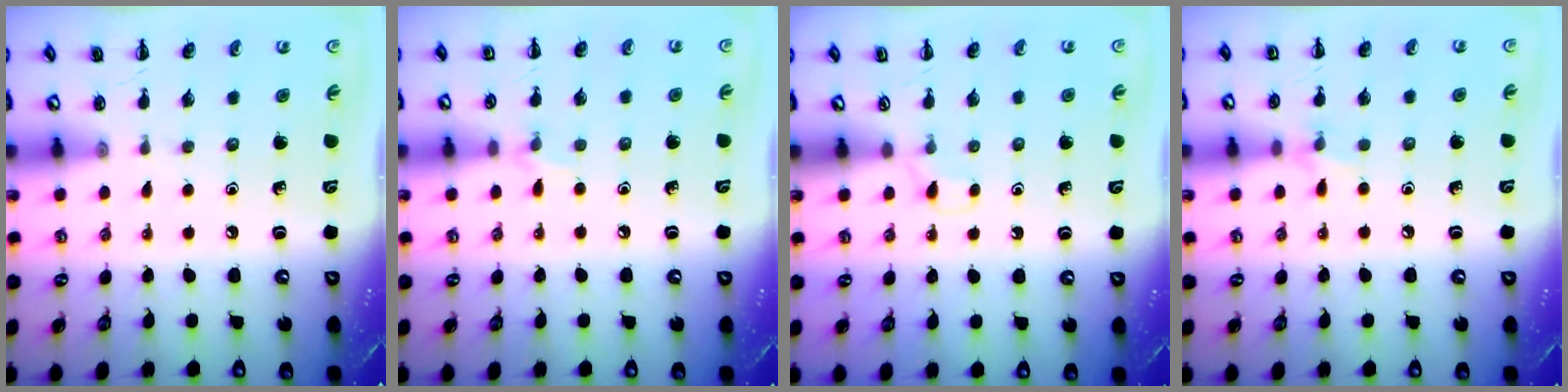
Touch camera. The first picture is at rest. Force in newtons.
{"total": 4.9, "press": 4.6, "slide": 1.7}
{"total": 2.3, "press": 2.2, "slide": 0.8}
{"total": 5.8, "press": 5.5, "slide": 1.9}